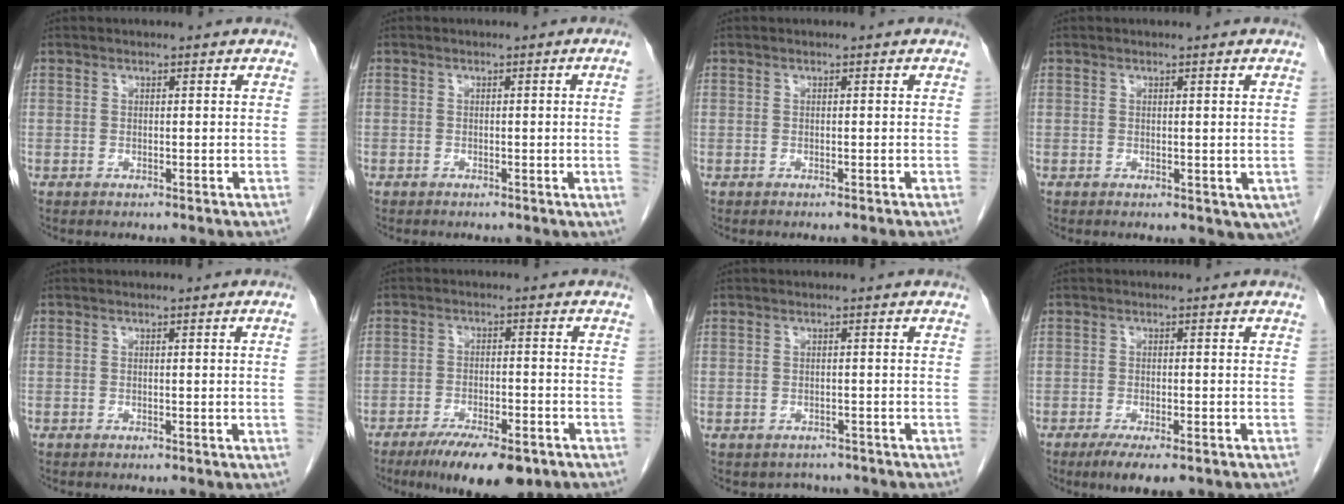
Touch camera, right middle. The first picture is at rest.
{"total": 2.2, "force": [-0.3, -0.9, 2.0], "torque": [-0.021, -0.001, -0.003]}
{"total": 1.0, "force": [-0.9, -0.2, 0.4], "torque": [0.002, 0.004, -0.012]}
{"total": 4.1, "force": [-0.6, 2.5, 3.2], "torque": [-0.031, -0.009, -0.001]}
{"total": 1.1, "force": [-0.2, -0.5, 1.0], "torque": [-0.003, 0.002, -0.005]}
{"total": 10.7, "force": [-7.4, 2.8, 7.1], "torque": [-0.109, -0.016, -0.113]}
{"total": 2.4, "force": [-2.1, 1.3, -0.2], "torque": [-0.006, 0.004, -0.029]}
{"total": 6.2, "force": [-4.3, 1.5, 4.3], "torque": [-0.064, -0.014, -0.062]}